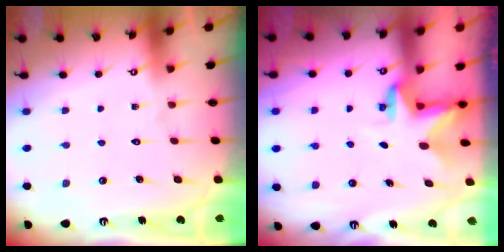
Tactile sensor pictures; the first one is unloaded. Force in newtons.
{"total": 2.9, "press": 2.9, "slide": 0.2}